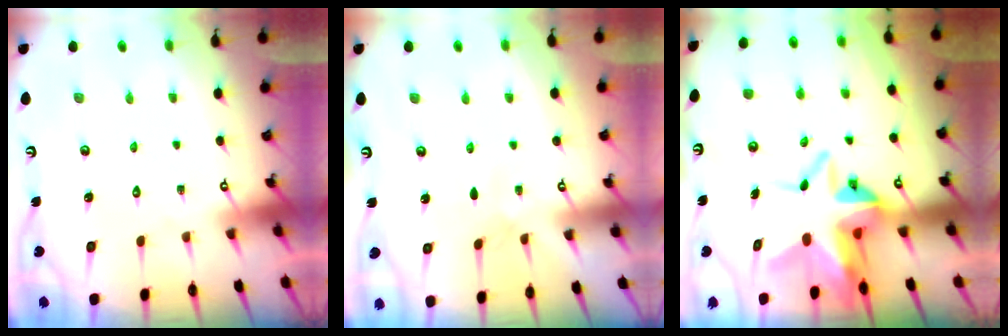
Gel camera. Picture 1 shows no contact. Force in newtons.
{"total": 2.0, "press": 1.9, "slide": 0.4}
{"total": 10.1, "press": 9.9, "slide": 1.8}